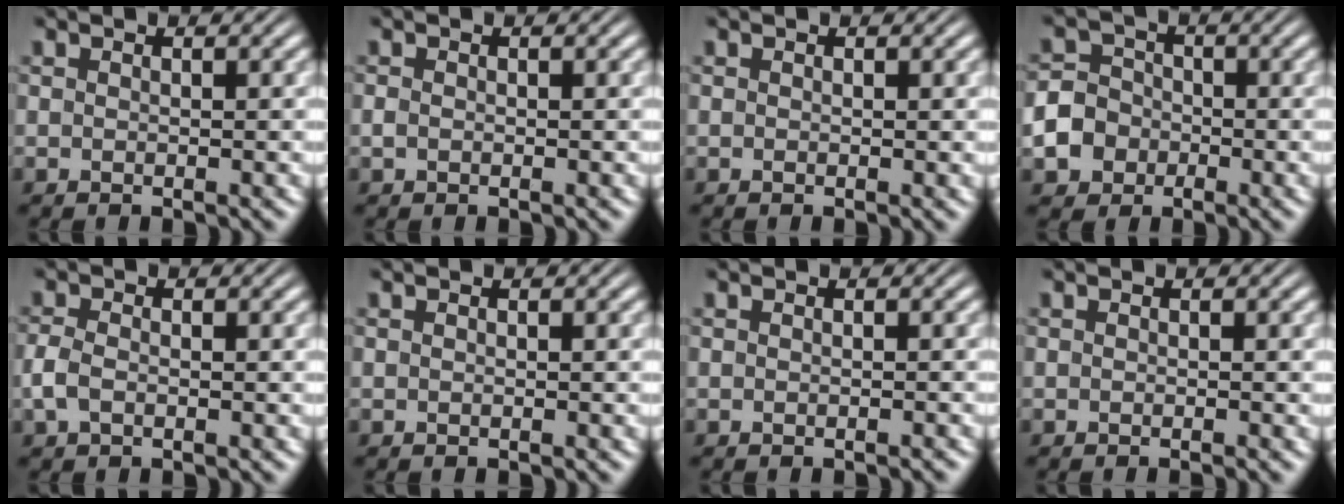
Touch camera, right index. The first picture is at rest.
{"total": 0.6, "force": [-0.4, 0.3, 0.3], "torque": [-0.011, -0.006, -0.003]}
{"total": 0.0}
{"total": 6.6, "force": [-1.9, 5.9, 2.1], "torque": [-0.059, -0.027, -0.028]}
{"total": 1.9, "force": [-0.7, 1.3, 1.2], "torque": [-0.038, -0.005, -0.010]}
{"total": 0.0}
{"total": 0.5, "force": [-0.5, 0.0, 0.2], "torque": [-0.003, 0.004, -0.011]}
{"total": 0.8, "force": [-0.7, -0.1, 0.4], "torque": [-0.001, 0.003, -0.014]}